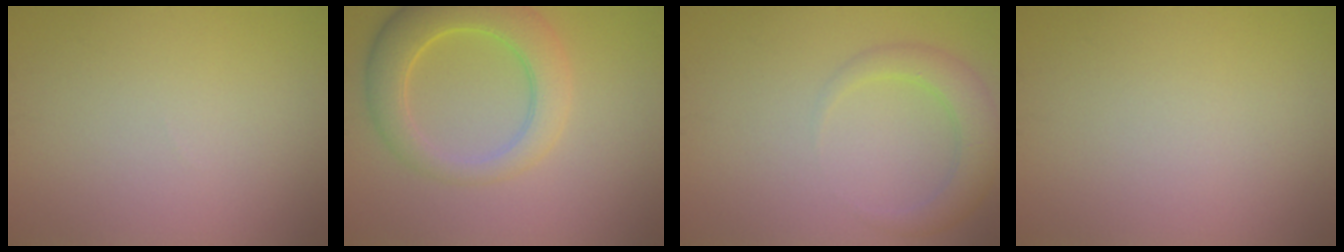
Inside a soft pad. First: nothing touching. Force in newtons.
{"total": 5.9, "press": 5.9, "slide": 0.3}
{"total": 3.3, "press": 3.3, "slide": 0.2}
{"total": 0.0}